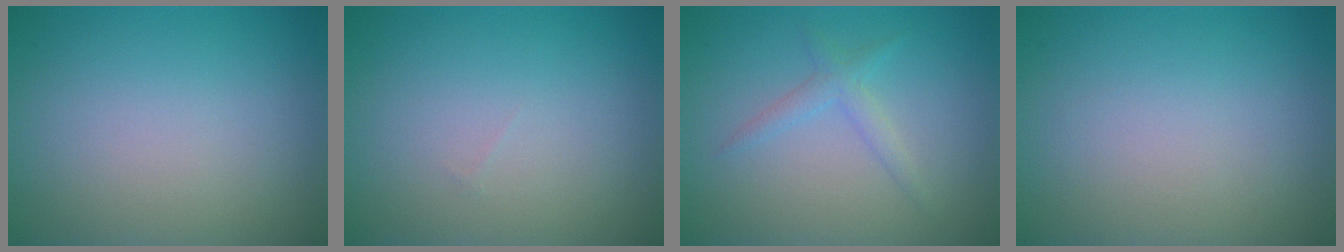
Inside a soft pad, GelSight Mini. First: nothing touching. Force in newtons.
{"total": 0.0}
{"total": 1.6, "press": 1.6, "slide": 0.1}
{"total": 0.0}